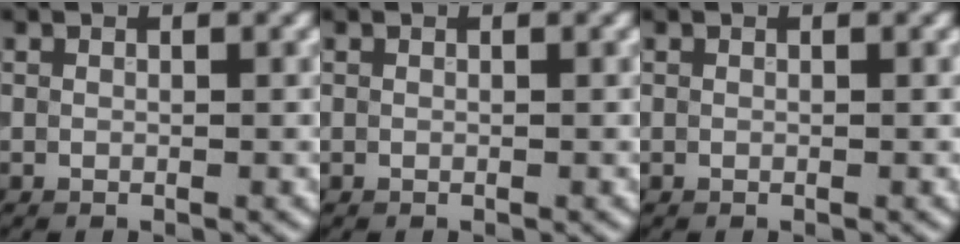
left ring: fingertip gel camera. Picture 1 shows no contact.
{"total": 0.0}
{"total": 0.0}